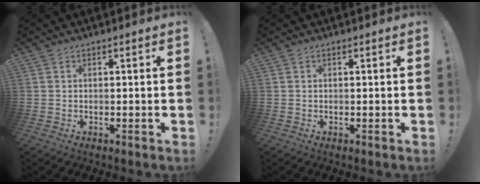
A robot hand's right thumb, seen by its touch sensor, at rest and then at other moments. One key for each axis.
{"total": 0.0}